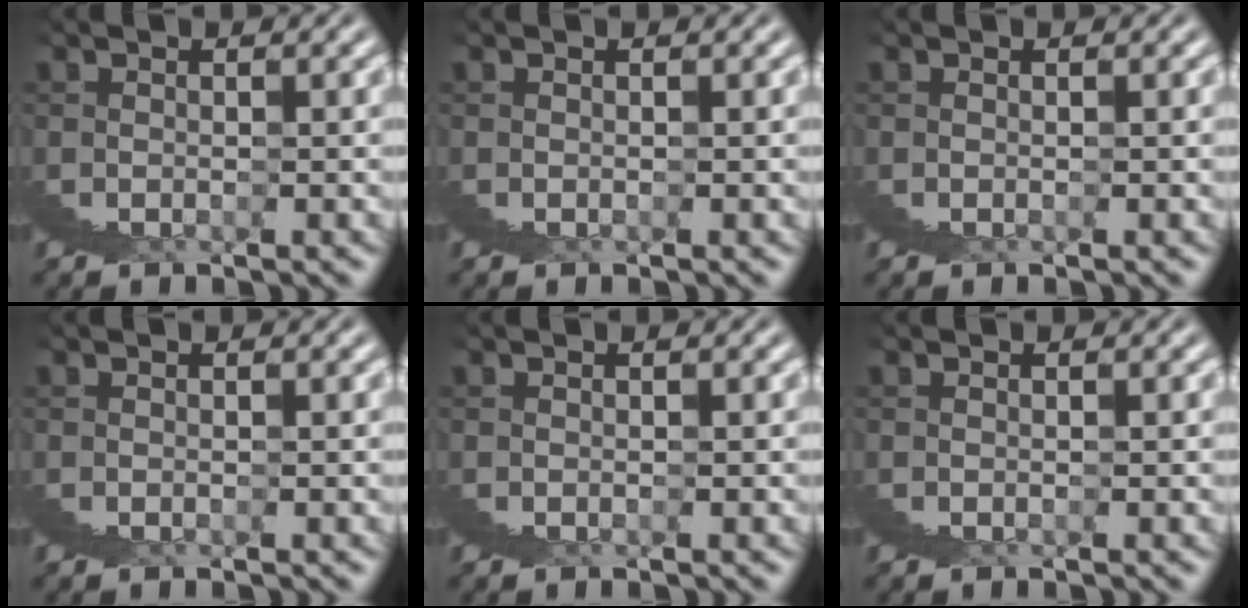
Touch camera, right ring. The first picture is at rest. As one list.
[{"total": 0.0}, {"total": 0.0}, {"total": 0.0}, {"total": 0.0}, {"total": 0.0}]